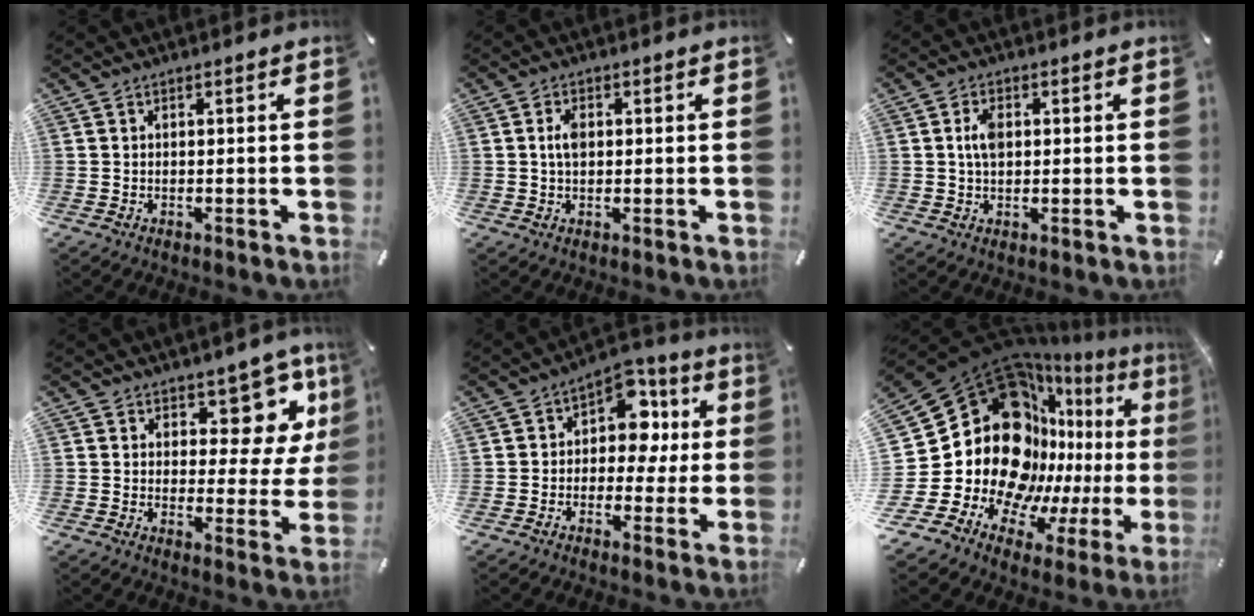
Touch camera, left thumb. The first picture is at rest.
{"total": 3.3, "force": [0.4, 2.0, 2.7], "torque": [-0.063, 0.004, 0.004]}
{"total": 4.4, "force": [0.7, 2.6, 3.5], "torque": [-0.081, 0.006, 0.008]}
{"total": 10.7, "force": [6.9, 6.2, 5.3], "torque": [-0.054, -0.063, 0.120]}
{"total": 10.4, "force": [2.0, 7.9, 6.5], "torque": [-0.089, -0.008, 0.033]}
{"total": 32.8, "force": [3.5, 23.1, 22.9], "torque": [-0.421, -0.095, 0.121]}